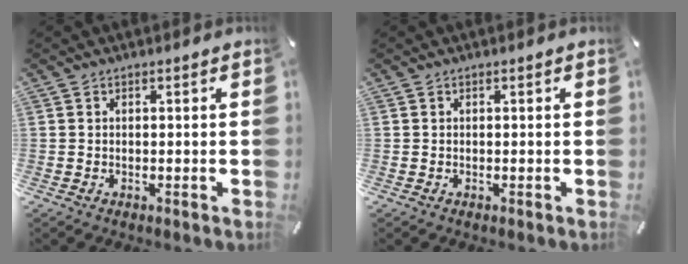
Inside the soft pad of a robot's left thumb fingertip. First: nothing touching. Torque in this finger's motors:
{"motor_torque": [0.01, 0.01, -0.01, -0.01, 0.00]}